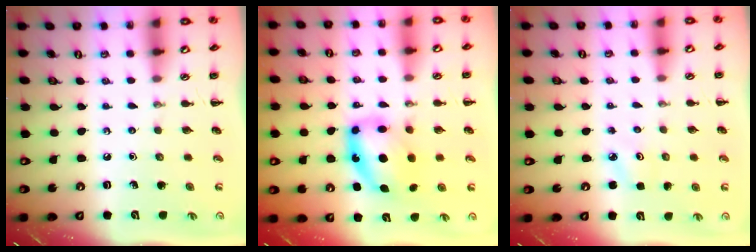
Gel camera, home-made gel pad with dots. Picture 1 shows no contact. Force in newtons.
{"total": 10.0, "press": 9.8, "slide": 2.3}
{"total": 2.5, "press": 2.4, "slide": 0.7}